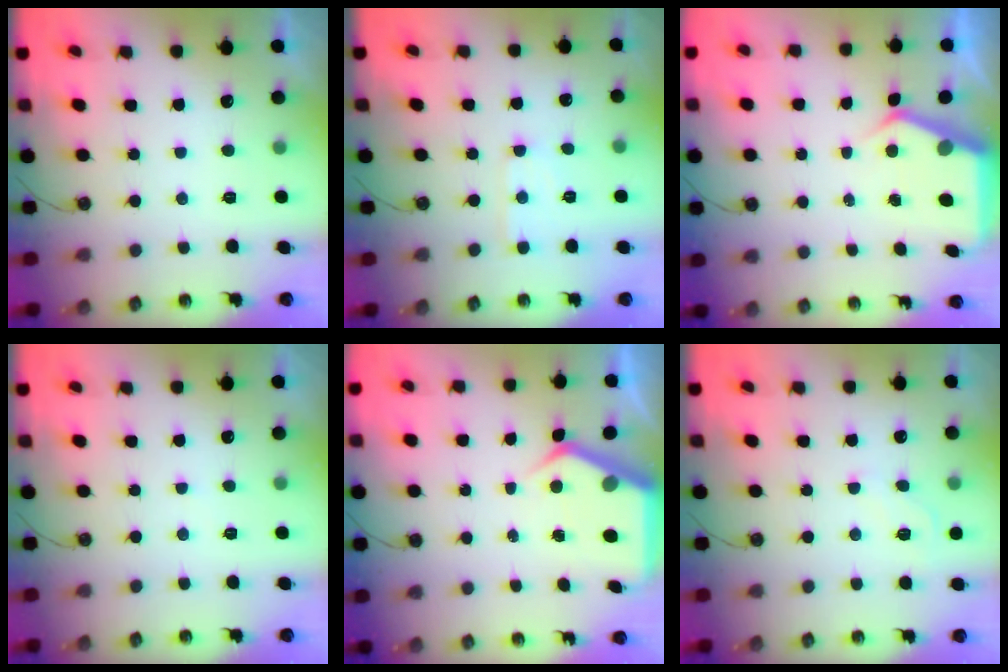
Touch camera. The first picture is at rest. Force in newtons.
{"total": 3.6, "press": 3.5, "slide": 0.5}
{"total": 6.0, "press": 6.0, "slide": 0.5}
{"total": 2.7, "press": 2.6, "slide": 0.4}
{"total": 6.0, "press": 6.0, "slide": 0.3}
{"total": 3.8, "press": 3.8, "slide": 0.6}